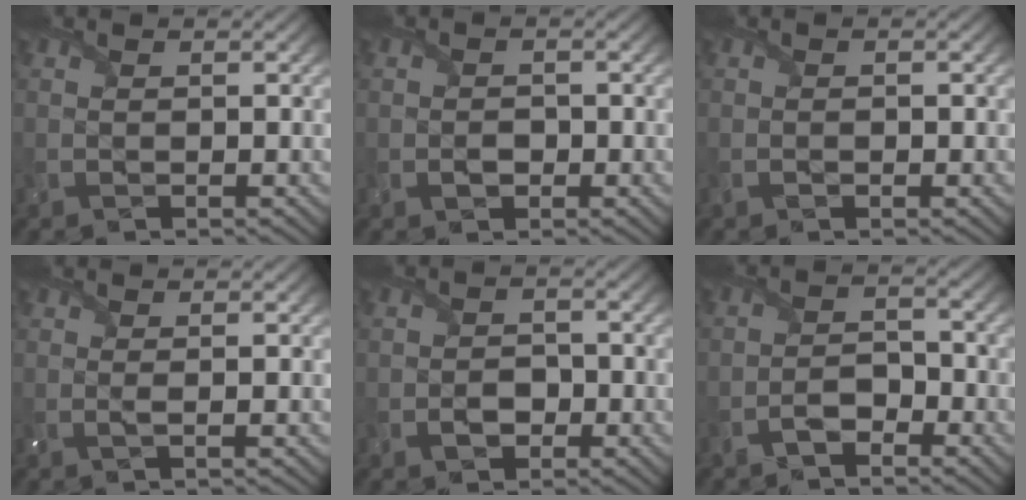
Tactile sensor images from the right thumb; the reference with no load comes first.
{"total": 1.6, "force": [-0.6, 1.3, 0.9], "torque": [-0.016, -0.004, -0.012]}
{"total": 0.9, "force": [-0.4, 0.6, 0.5], "torque": [-0.008, -0.004, -0.007]}
{"total": 0.7, "force": [0.1, 0.0, 0.7], "torque": [-0.019, 0.001, -0.001]}
{"total": 2.6, "force": [-1.1, 1.9, 1.3], "torque": [-0.019, -0.002, -0.023]}
{"total": 2.9, "force": [-2.1, 1.4, 1.5], "torque": [-0.027, 0.006, -0.046]}